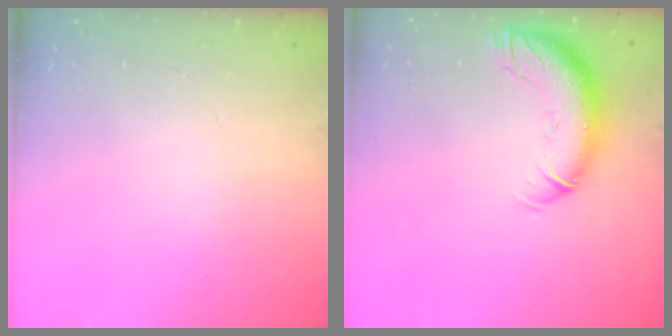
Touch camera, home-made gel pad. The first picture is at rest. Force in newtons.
{"total": 13.3, "press": 13.0, "slide": 2.9}